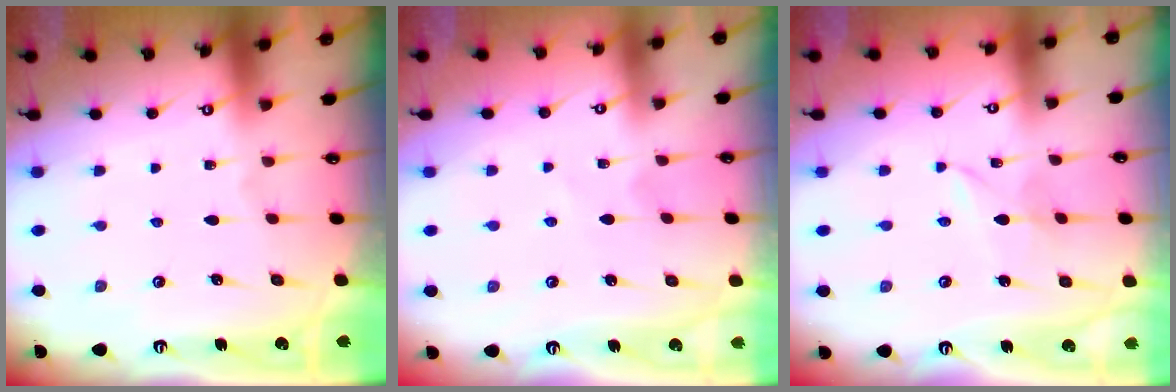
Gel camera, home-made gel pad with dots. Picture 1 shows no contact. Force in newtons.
{"total": 2.3, "press": 2.3, "slide": 0.3}
{"total": 2.6, "press": 2.6, "slide": 0.3}